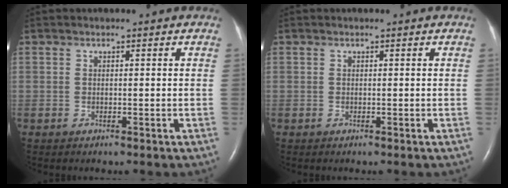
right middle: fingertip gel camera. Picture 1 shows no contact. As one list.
[{"total": 0.0}]